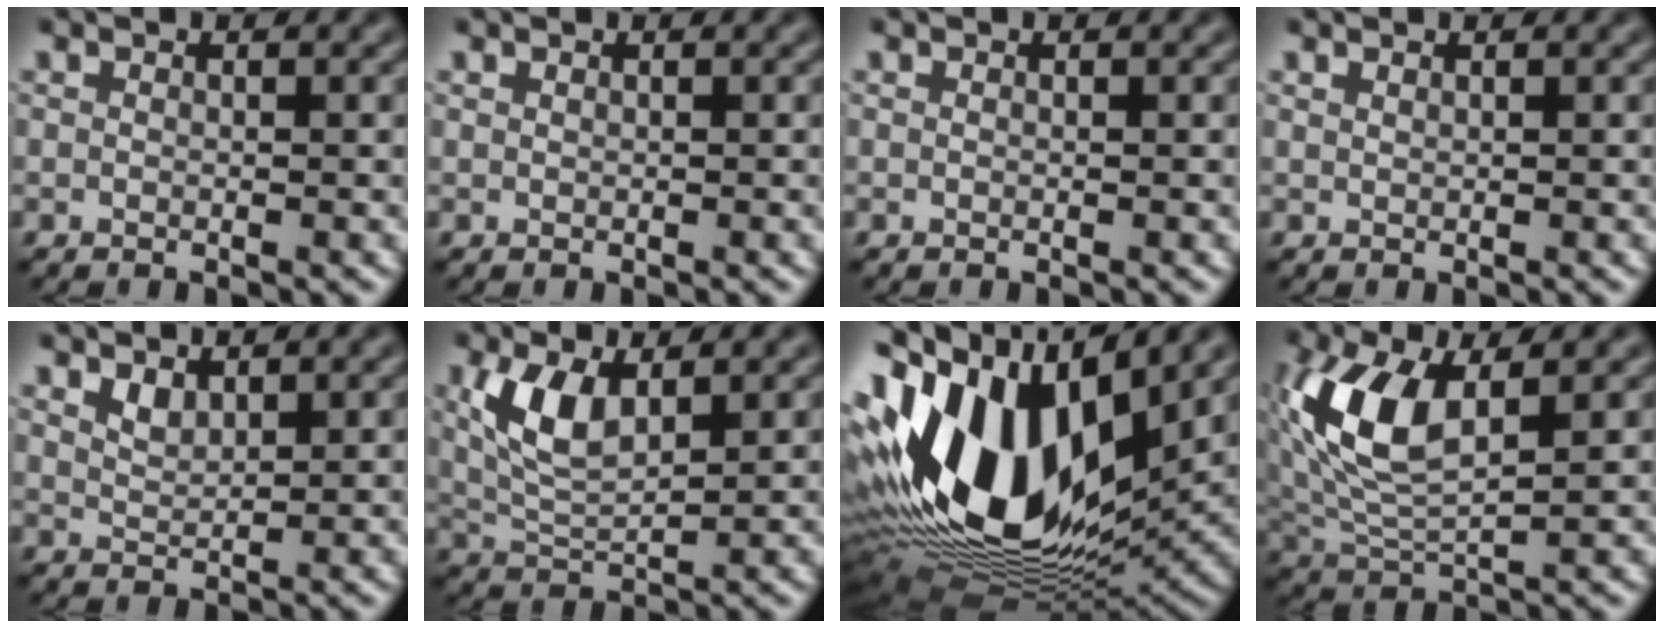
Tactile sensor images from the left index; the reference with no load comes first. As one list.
[{"total": 0.0}, {"total": 0.0}, {"total": 0.0}, {"total": 1.0, "force": [0.7, 0.5, 0.4], "torque": [-0.014, -0.004, 0.023]}, {"total": 4.7, "force": [1.4, 2.3, 3.8], "torque": [-0.096, 0.000, 0.035]}, {"total": 16.3, "force": [1.6, 9.5, 13.2], "torque": [-0.263, 0.008, 0.023]}, {"total": 8.4, "force": [1.6, 4.2, 7.1], "torque": [-0.167, 0.007, 0.031]}]